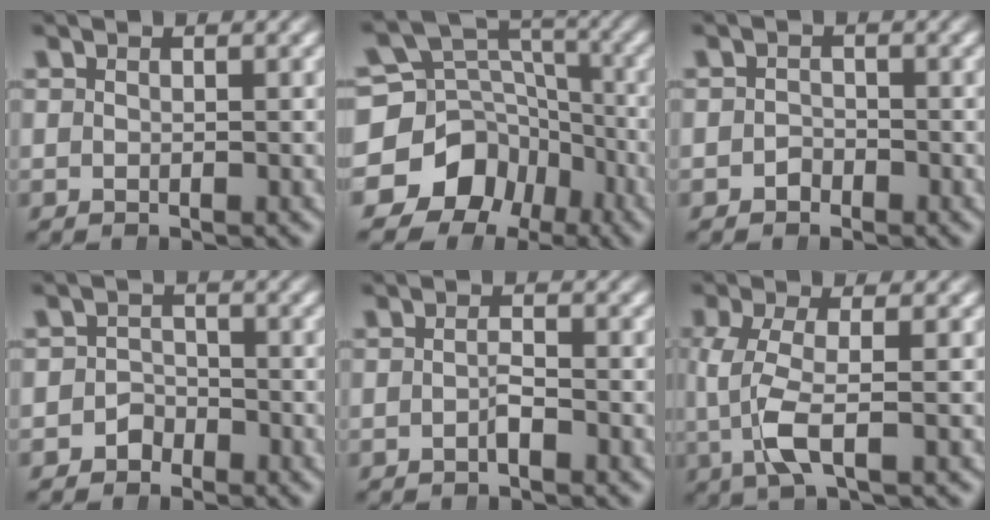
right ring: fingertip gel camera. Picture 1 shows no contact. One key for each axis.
{"total": 14.3, "fx": -3.4, "fy": 12.7, "fz": 5.7, "tx": -0.122, "ty": -0.054, "tz": -0.051}
{"total": 1.1, "fx": -0.9, "fy": 0.5, "fz": -0.4, "tx": 0.005, "ty": -0.007, "tz": -0.016}
{"total": 2.2, "fx": -1.5, "fy": 1.5, "fz": -0.2, "tx": -0.002, "ty": -0.007, "tz": -0.027}
{"total": 1.2, "fx": -0.8, "fy": 0.4, "fz": 0.8, "tx": -0.019, "ty": -0.001, "tz": -0.019}
{"total": 4.9, "fx": -0.3, "fy": 2.0, "fz": 4.5, "tx": -0.122, "ty": -0.022, "tz": 0.007}